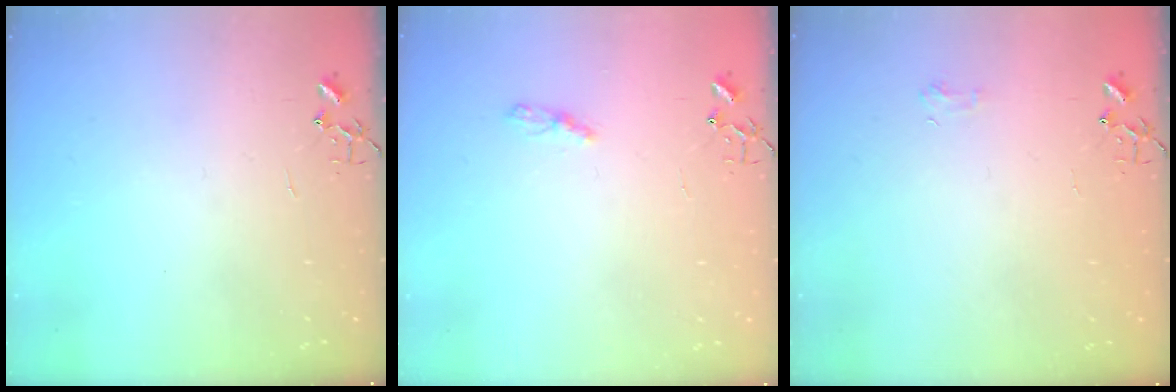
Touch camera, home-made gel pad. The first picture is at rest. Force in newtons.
{"total": 4.7, "press": 4.7, "slide": 0.4}
{"total": 4.8, "press": 4.7, "slide": 0.6}